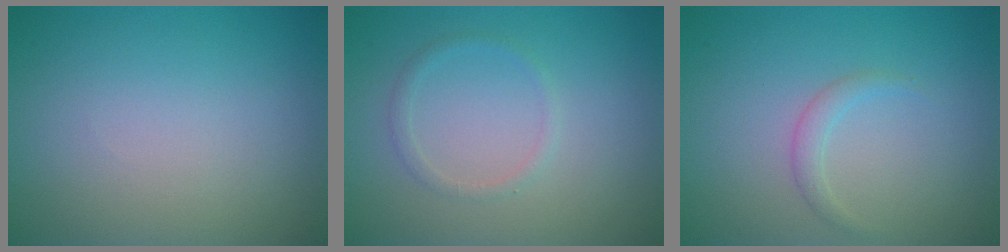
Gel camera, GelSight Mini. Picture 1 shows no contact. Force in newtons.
{"total": 1.0, "press": 1.0, "slide": 0.1}
{"total": 1.1, "press": 1.1, "slide": 0.1}